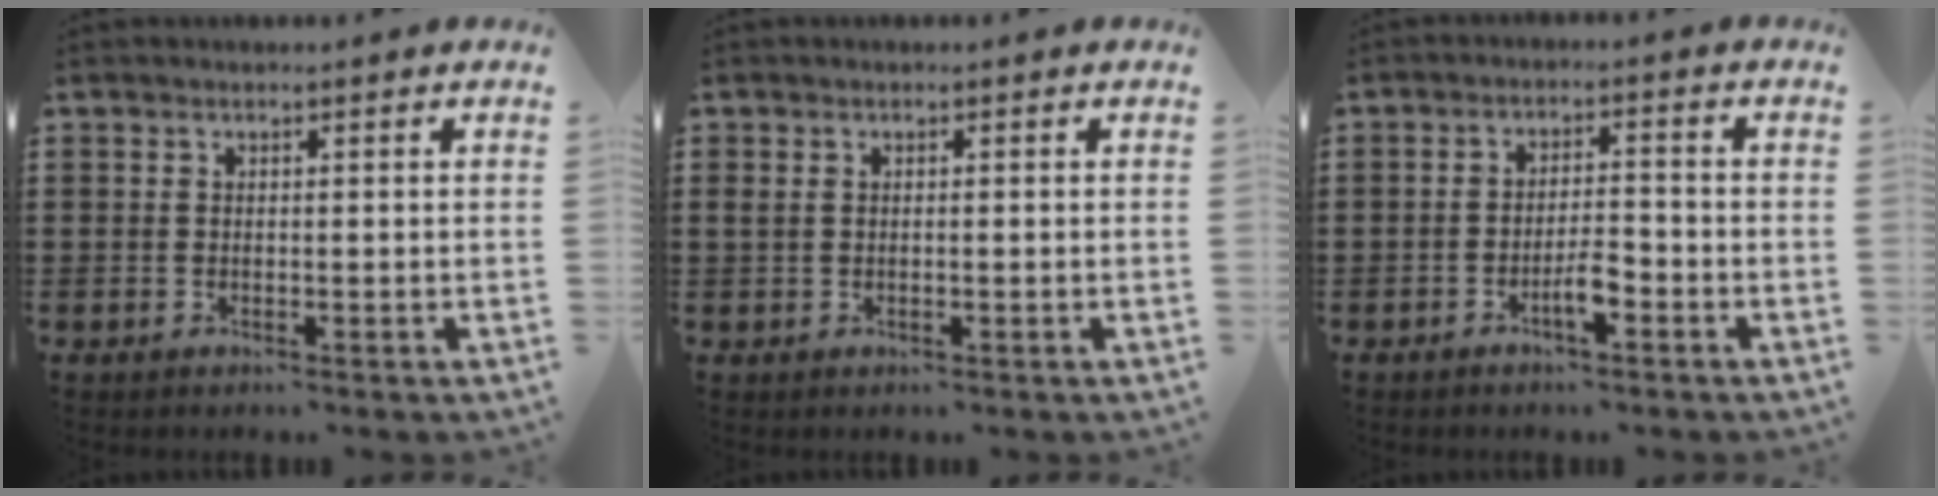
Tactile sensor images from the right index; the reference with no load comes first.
{"total": 0.8, "force": [0.0, 0.3, 0.7], "torque": [-0.015, 0.001, -0.001]}
{"total": 3.9, "force": [-2.2, 0.9, 3.1], "torque": [-0.061, 0.001, -0.042]}